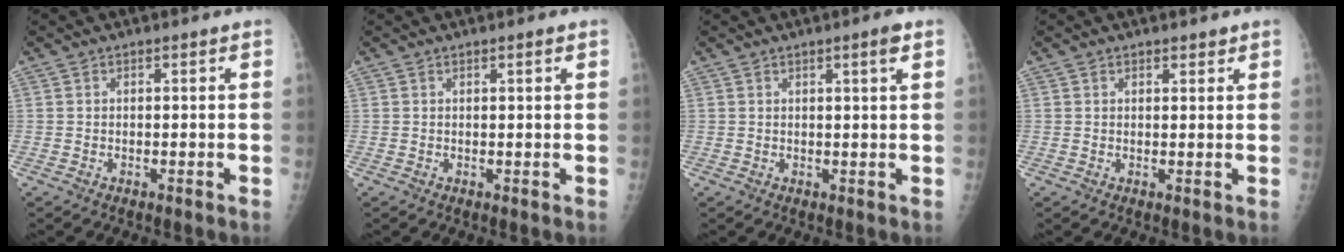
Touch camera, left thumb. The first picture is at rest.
{"total": 1.0, "force": [0.6, 0.2, 0.7], "torque": [-0.009, -0.002, 0.009]}
{"total": 2.3, "force": [1.3, 0.0, 1.9], "torque": [-0.030, -0.007, 0.020]}
{"total": 1.6, "force": [1.2, 0.8, 0.6], "torque": [0.004, -0.007, 0.014]}